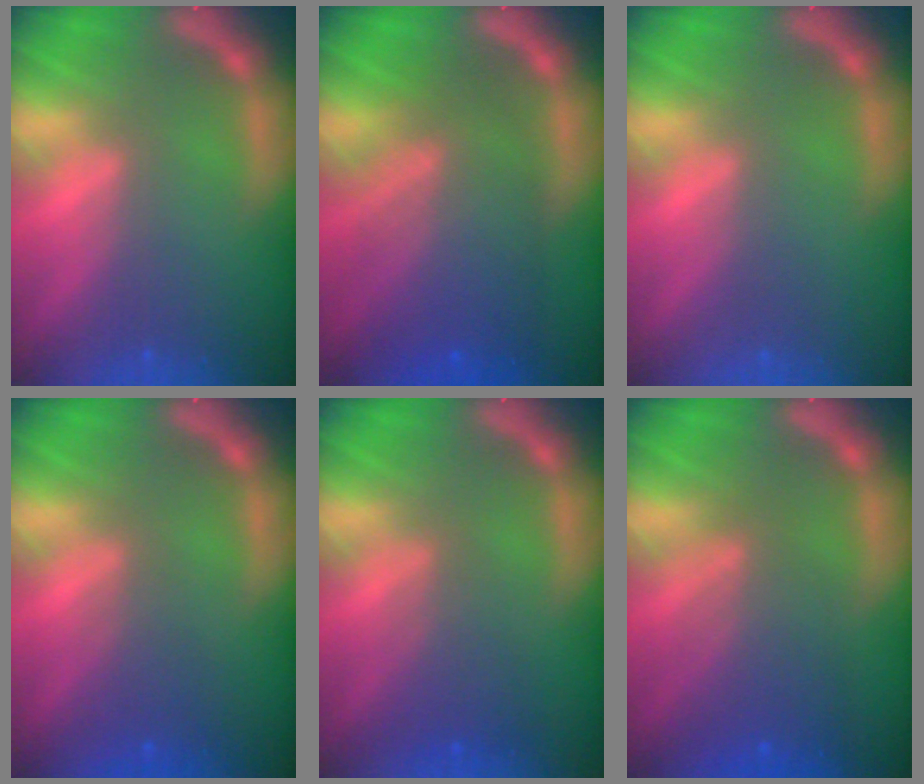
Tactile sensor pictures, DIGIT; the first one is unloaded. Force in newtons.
{"total": 8.6}
{"total": 0.0}
{"total": 2.4}
{"total": 2.9}
{"total": 5.1}